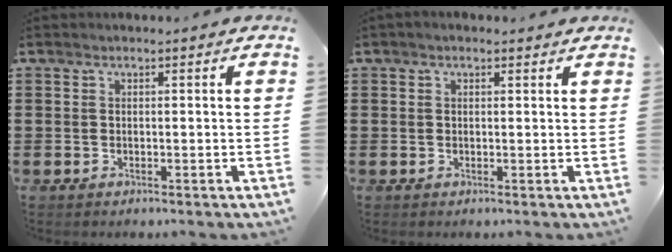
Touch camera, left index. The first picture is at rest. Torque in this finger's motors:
{"motor_torque": [2.14, 0.00, 0.37, 0.06]}